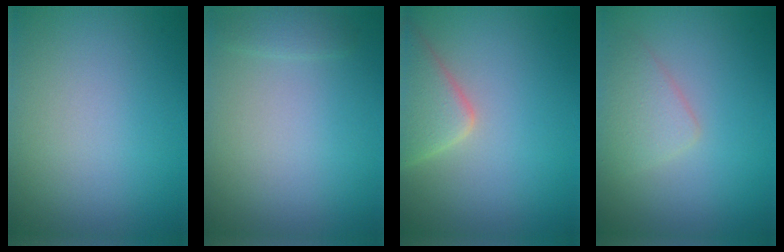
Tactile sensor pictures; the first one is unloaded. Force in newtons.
{"total": 1.0, "press": 1.0, "slide": 0.1}
{"total": 4.3, "press": 4.3, "slide": 0.2}
{"total": 2.4, "press": 2.4, "slide": 0.2}